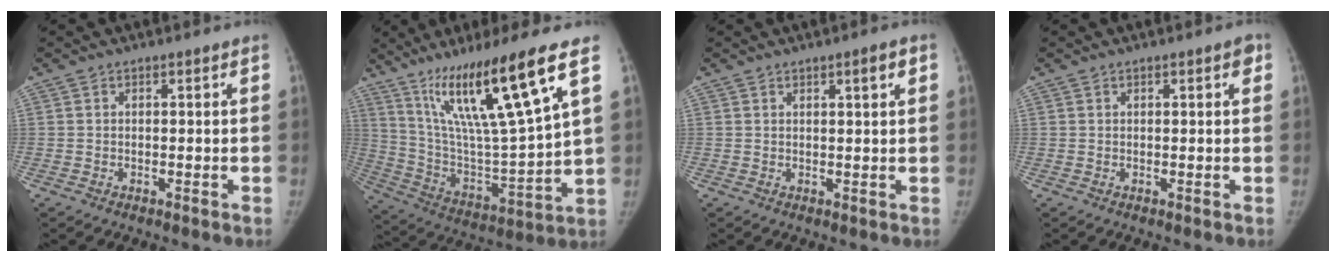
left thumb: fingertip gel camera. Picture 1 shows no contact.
{"total": 22.2, "force": [12.1, 1.7, 18.5], "torque": [-0.315, -0.051, 0.216]}
{"total": 2.4, "force": [1.1, 0.4, 2.1], "torque": [-0.025, -0.004, 0.016]}
{"total": 1.5, "force": [0.7, 0.5, 1.3], "torque": [-0.011, 0.001, 0.007]}